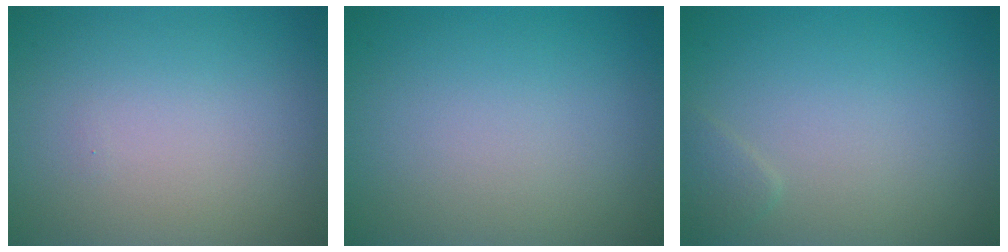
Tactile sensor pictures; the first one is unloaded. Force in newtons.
{"total": 0.0}
{"total": 0.9, "press": 0.9, "slide": 0.1}